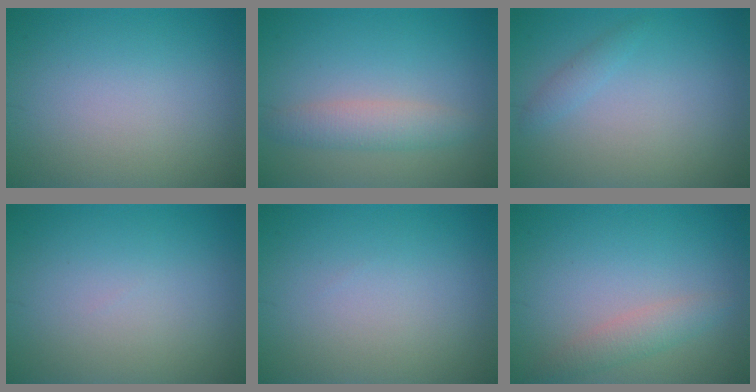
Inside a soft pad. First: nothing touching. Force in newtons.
{"total": 2.6, "press": 2.6, "slide": 0.1}
{"total": 1.0, "press": 1.0, "slide": 0.1}
{"total": 0.0}
{"total": 0.0}
{"total": 2.0, "press": 2.0, "slide": 0.1}